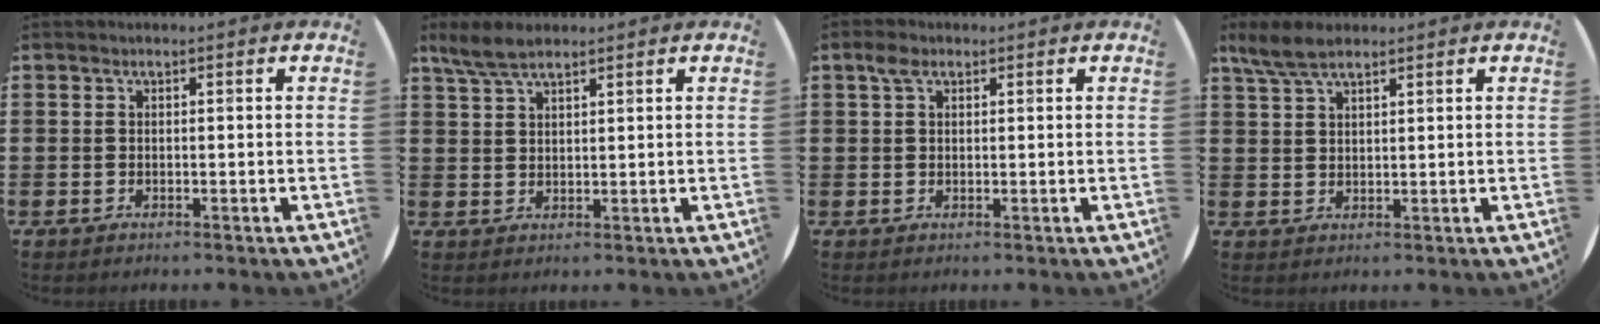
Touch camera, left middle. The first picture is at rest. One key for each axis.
{"total": 4.4, "fx": 3.6, "fy": 1.2, "fz": 2.2, "tx": -0.051, "ty": 0.000, "tz": 0.068}
{"total": 2.0, "fx": 1.2, "fy": 1.1, "fz": 1.1, "tx": -0.018, "ty": 0.003, "tz": 0.021}
{"total": 4.5, "fx": 3.6, "fy": 1.4, "fz": 2.3, "tx": -0.055, "ty": 0.001, "tz": 0.067}